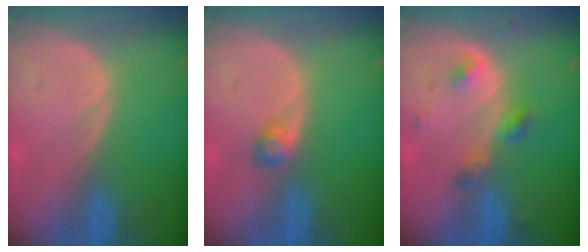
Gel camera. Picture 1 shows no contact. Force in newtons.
{"total": 1.9, "press": 1.8, "slide": 0.2}
{"total": 3.4, "press": 3.4, "slide": 0.7}